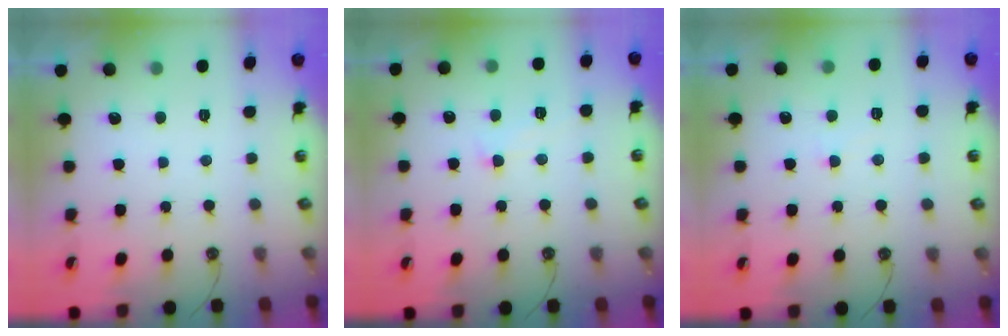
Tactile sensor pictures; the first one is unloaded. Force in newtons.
{"total": 2.1, "press": 2.0, "slide": 0.4}
{"total": 4.4, "press": 4.4, "slide": 0.6}